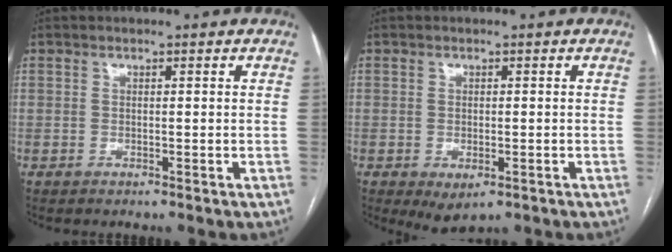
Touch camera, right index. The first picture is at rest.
{"total": 3.4, "force": [-1.4, 1.7, 2.5], "torque": [-0.034, -0.007, -0.008]}